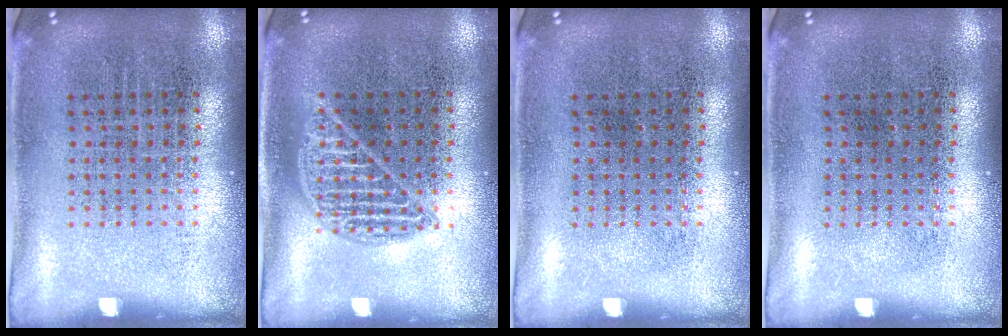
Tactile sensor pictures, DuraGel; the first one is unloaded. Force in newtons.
{"total": 1.0, "press": 1.0, "slide": 0.1}
{"total": 0.0}
{"total": 0.0}